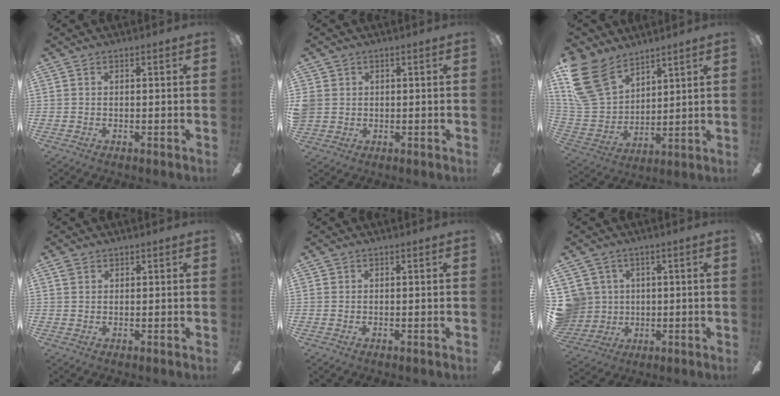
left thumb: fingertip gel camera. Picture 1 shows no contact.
{"total": 3.4, "force": [0.8, 3.2, 0.8], "torque": [-0.020, 0.007, 0.017]}
{"total": 18.6, "force": [11.9, 11.2, 8.9], "torque": [-0.231, -0.054, 0.228]}
{"total": 1.4, "force": [1.0, 1.0, 0.3], "torque": [0.001, -0.002, 0.018]}
{"total": 0.0}
{"total": 8.5, "force": [2.1, 8.2, 1.0], "torque": [-0.056, -0.006, 0.049]}